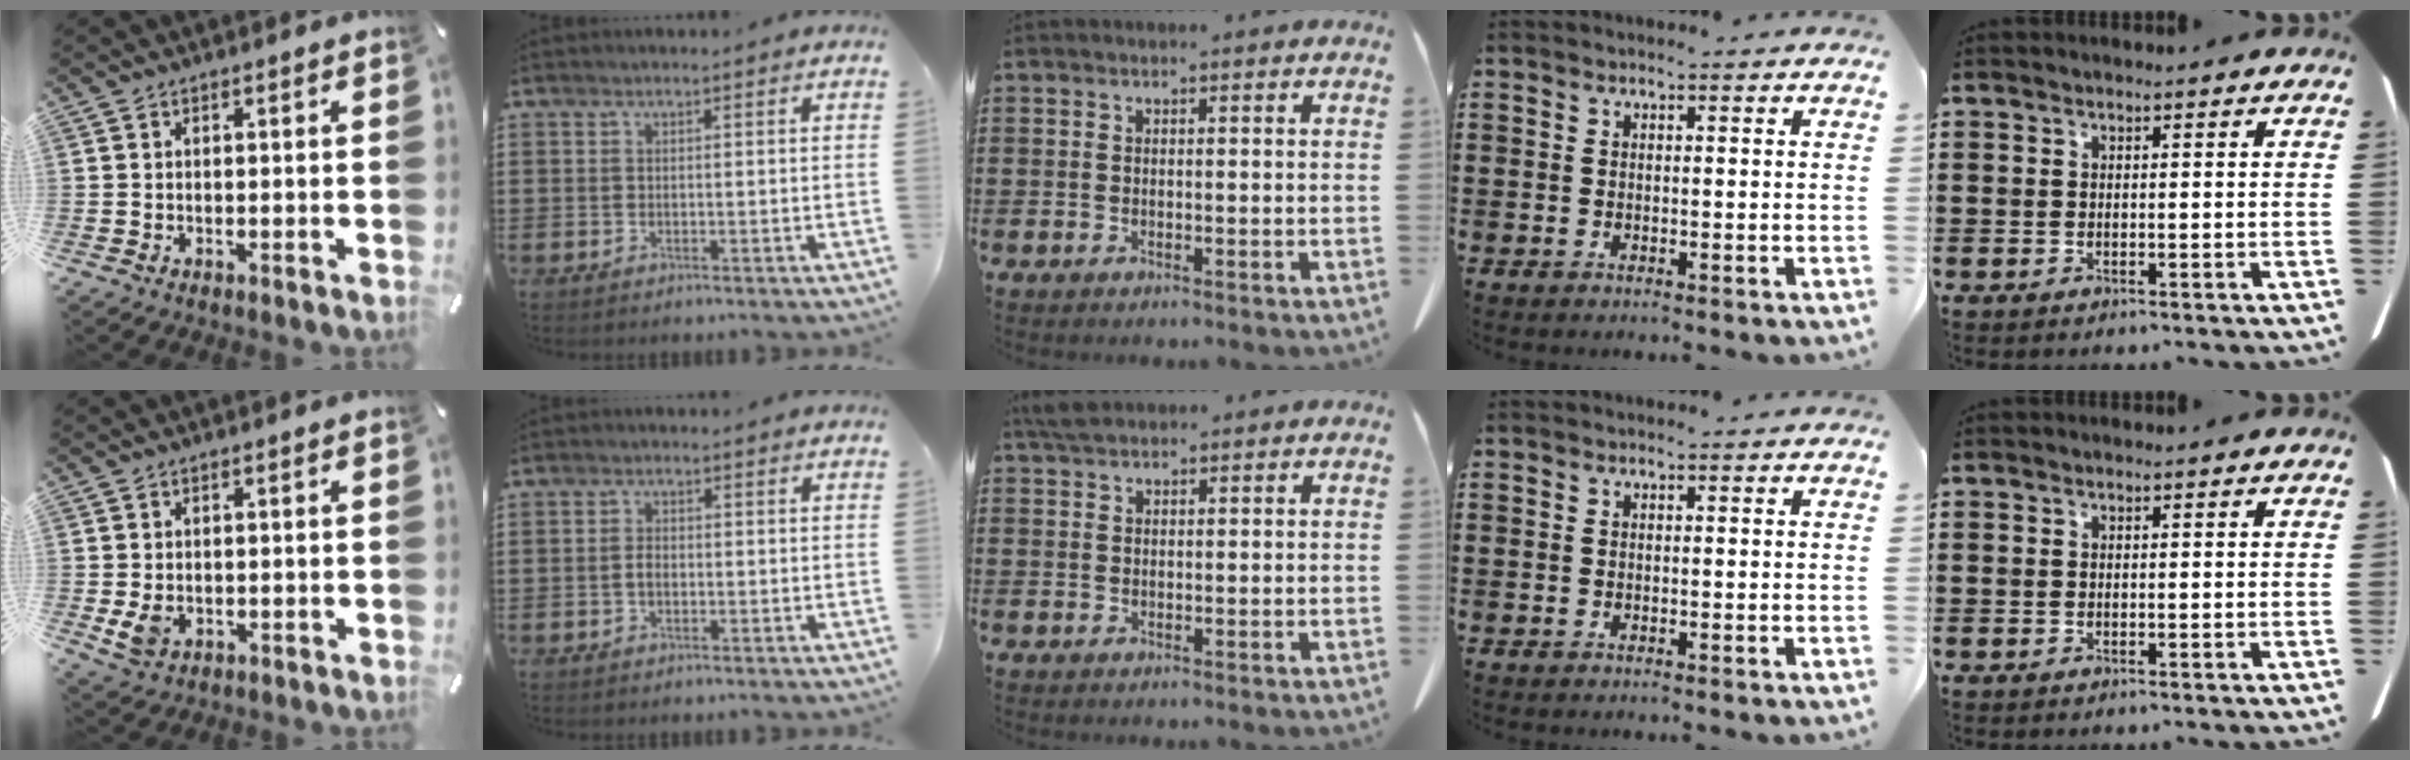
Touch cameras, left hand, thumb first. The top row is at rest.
{"thumb": {"total": 3.6, "force": [-0.3, 2.6, 2.5], "torque": [-0.059, -0.006, -0.010]}, "index": {"total": 1.7, "force": [-0.4, 1.0, 1.4], "torque": [-0.036, 0.000, -0.011]}, "middle": {"total": 2.3, "force": [1.8, 0.8, 1.1], "torque": [-0.029, 0.003, 0.036]}}